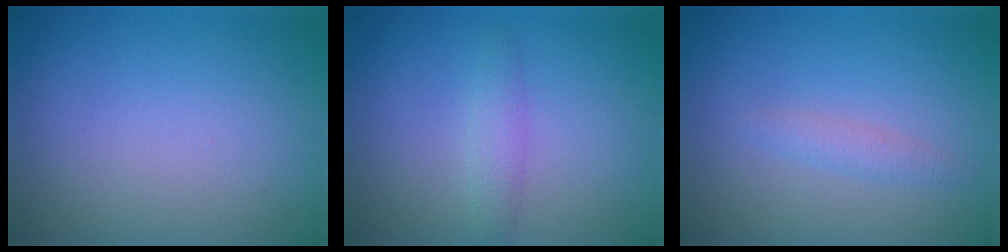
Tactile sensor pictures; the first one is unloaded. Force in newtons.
{"total": 1.5, "press": 1.5, "slide": 0.0}
{"total": 1.2, "press": 1.2, "slide": 0.0}